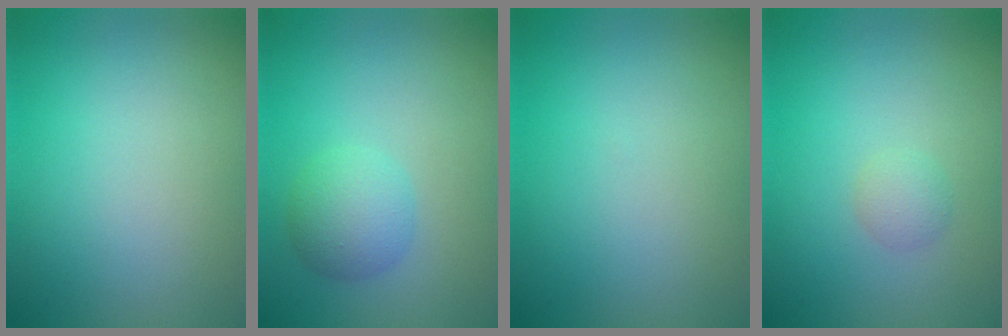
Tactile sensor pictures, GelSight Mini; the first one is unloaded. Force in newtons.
{"total": 2.8, "press": 2.8, "slide": 0.1}
{"total": 0.0}
{"total": 1.1, "press": 1.1, "slide": 0.0}